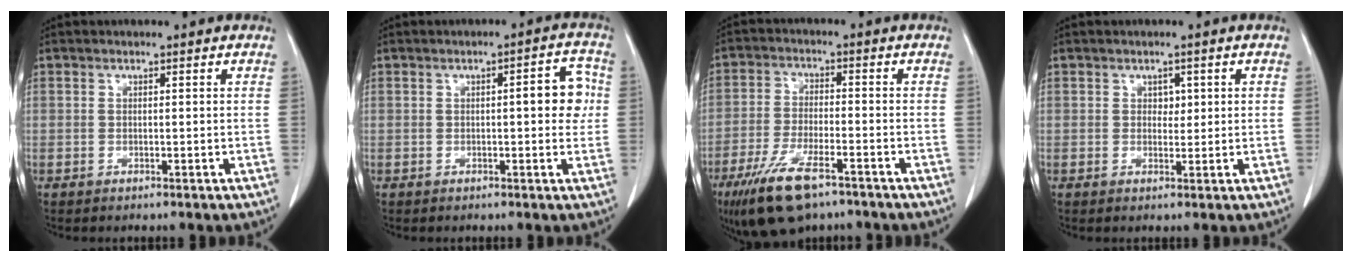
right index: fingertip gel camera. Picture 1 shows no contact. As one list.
[{"total": 5.2, "force": [0.4, 1.5, 5.0], "torque": [-0.059, 0.014, 0.000]}, {"total": 11.4, "force": [-7.6, 3.3, 7.8], "torque": [-0.153, -0.019, -0.132]}, {"total": 1.7, "force": [0.5, 1.2, 1.1], "torque": [-0.009, -0.001, 0.007]}]